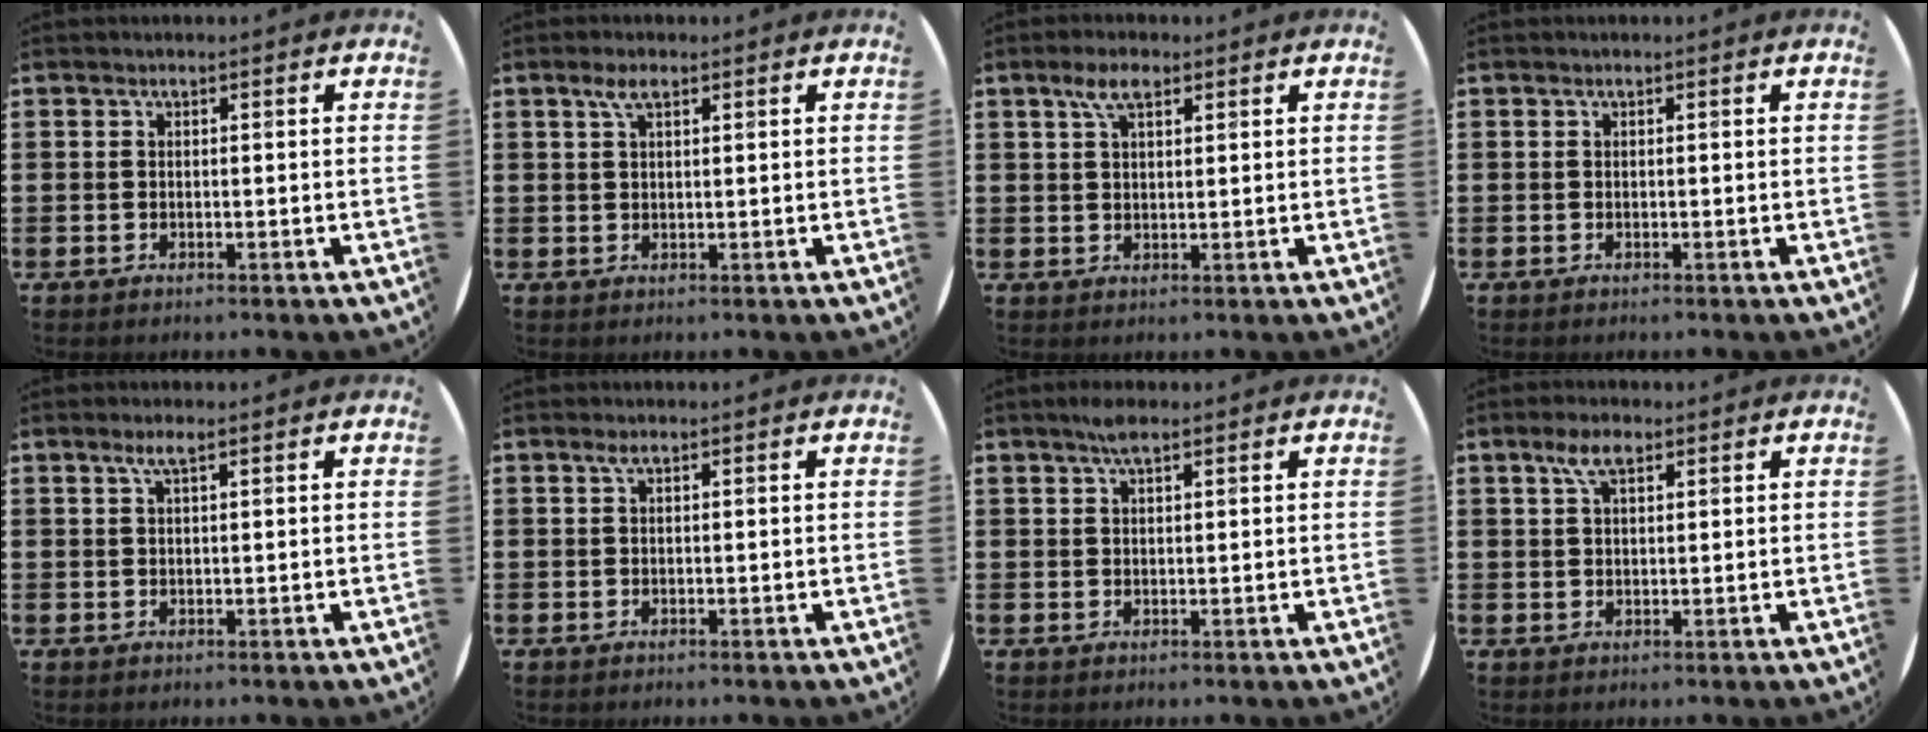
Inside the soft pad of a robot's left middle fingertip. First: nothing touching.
{"total": 2.3, "force": [1.4, 0.7, 1.7], "torque": [-0.036, 0.006, 0.023]}
{"total": 4.0, "force": [2.6, 1.6, 2.6], "torque": [-0.050, 0.006, 0.043]}
{"total": 0.0}
{"total": 2.1, "force": [1.2, 0.2, 1.7], "torque": [-0.035, 0.003, 0.020]}
{"total": 0.8, "force": [0.4, 0.1, 0.6], "torque": [-0.012, 0.003, 0.006]}
{"total": 2.6, "force": [1.9, 0.7, 1.6], "torque": [-0.027, 0.003, 0.032]}
{"total": 3.9, "force": [2.5, 1.5, 2.7], "torque": [-0.050, 0.006, 0.041]}